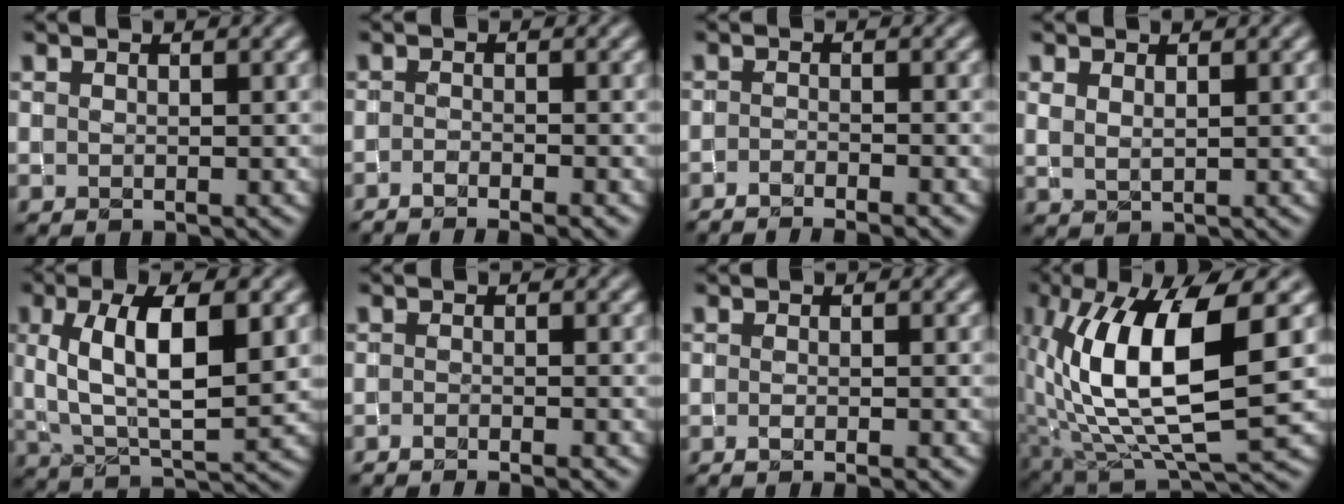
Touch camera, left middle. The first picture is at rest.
{"total": 3.6, "force": [-2.6, 0.7, 2.3], "torque": [-0.039, 0.001, -0.047]}
{"total": 4.1, "force": [-3.3, 0.6, 2.4], "torque": [-0.038, -0.004, -0.057]}
{"total": 1.1, "force": [0.9, 0.4, 0.4], "torque": [-0.012, 0.001, 0.021]}
{"total": 8.8, "force": [2.1, 3.6, 7.7], "torque": [-0.135, 0.005, 0.035]}
{"total": 3.2, "force": [-2.3, 0.6, 2.1], "torque": [-0.027, 0.002, -0.040]}
{"total": 2.5, "force": [-1.2, 0.8, 2.1], "torque": [-0.024, -0.004, -0.017]}
{"total": 11.6, "force": [1.9, 4.1, 10.7], "torque": [-0.199, 0.001, 0.040]}